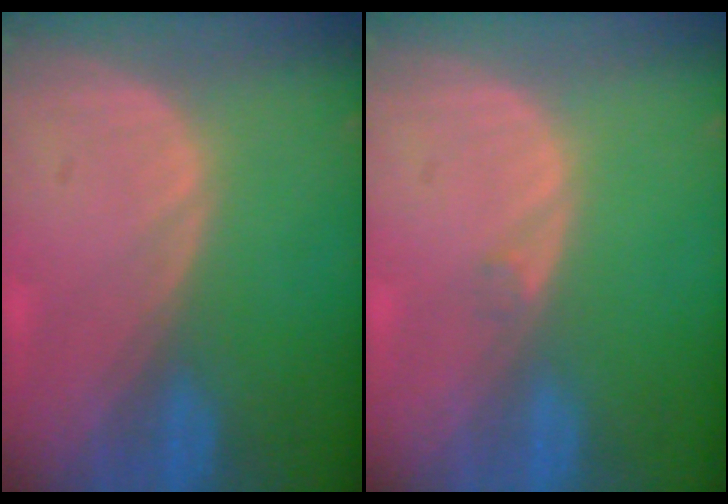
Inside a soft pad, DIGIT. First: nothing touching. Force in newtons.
{"total": 0.5, "press": 0.5, "slide": 0.1}